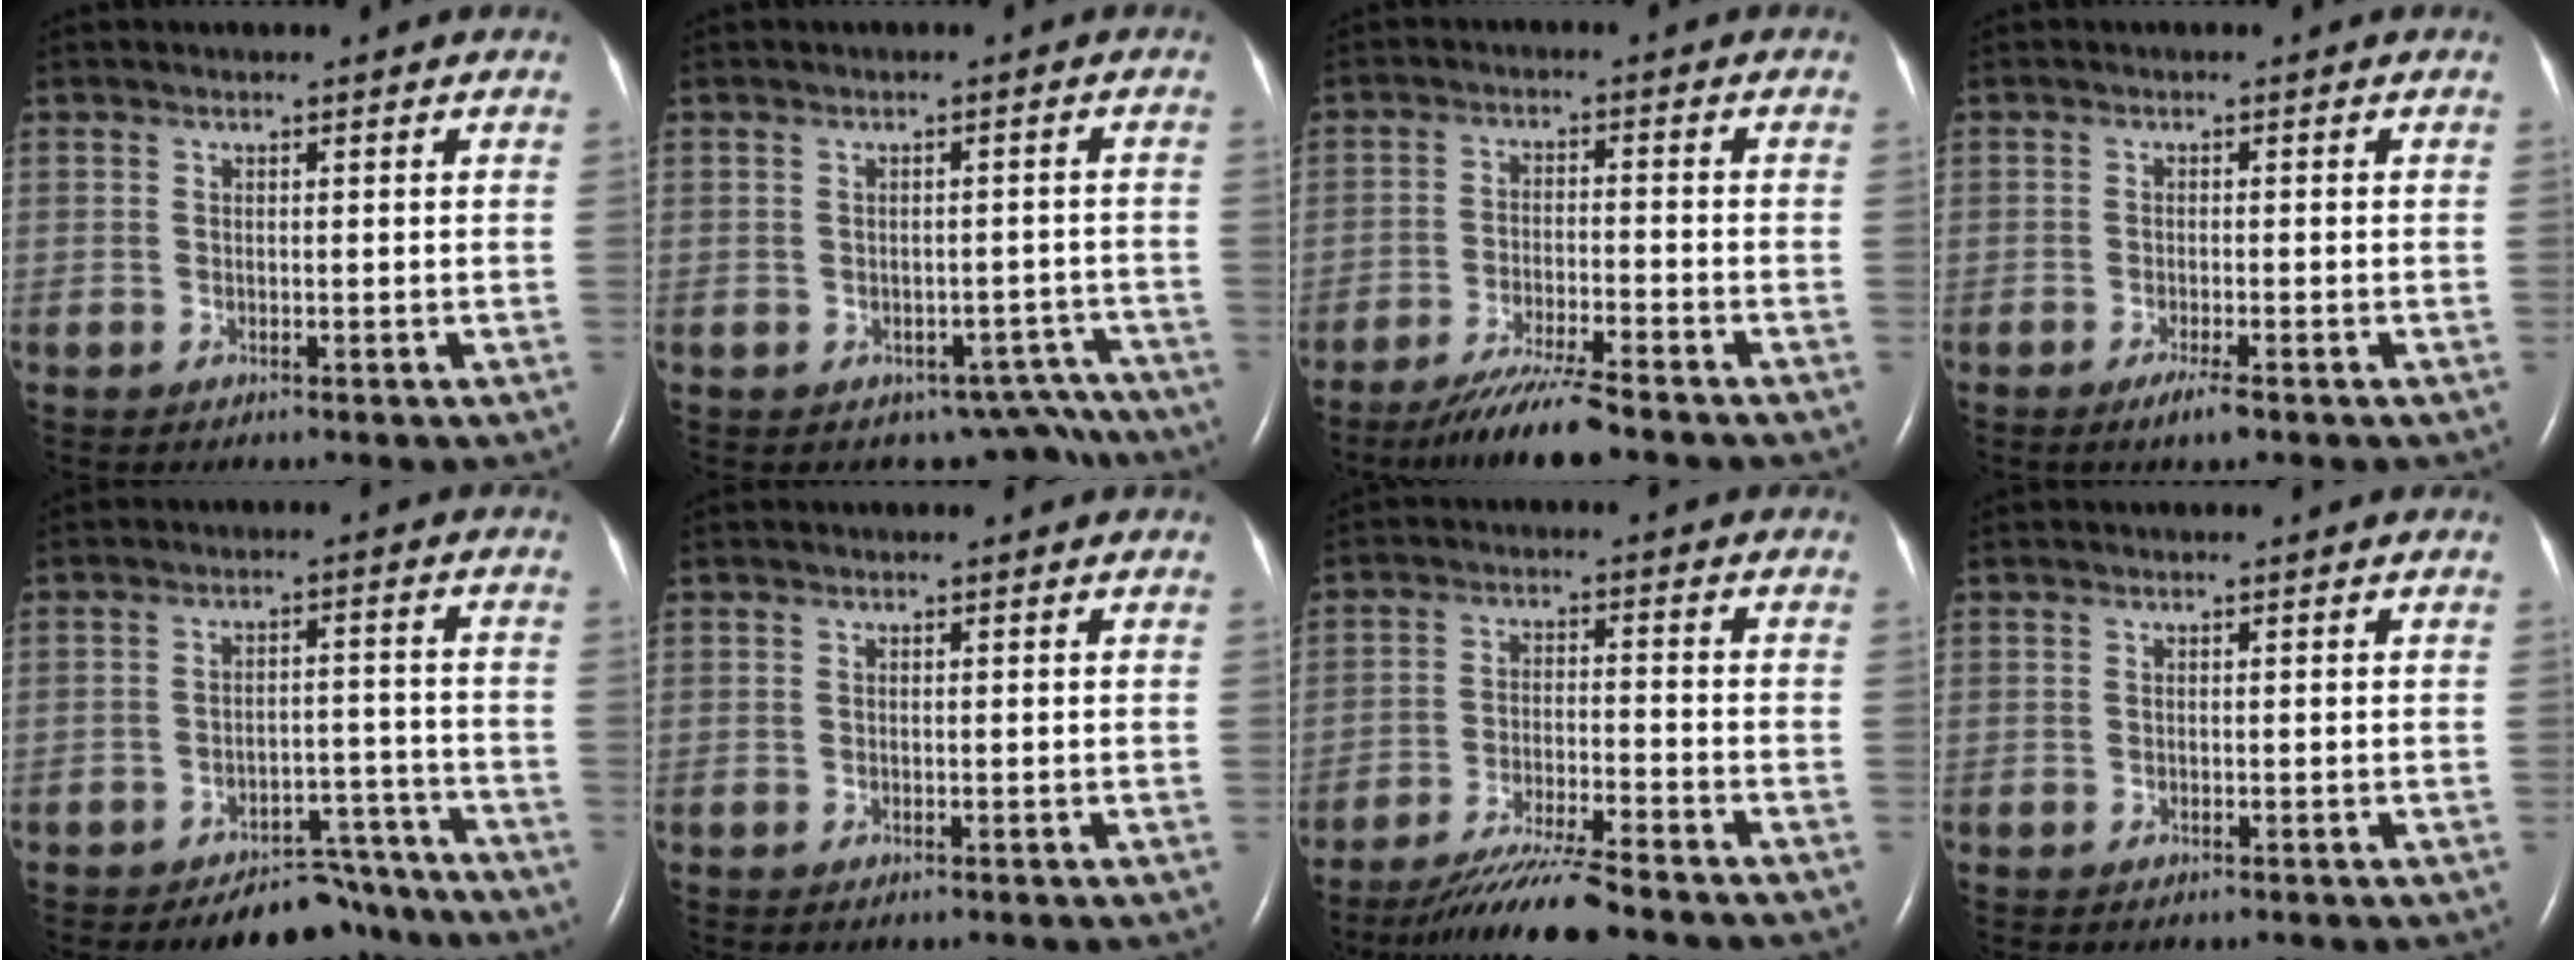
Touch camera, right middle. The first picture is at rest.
{"total": 7.2, "force": [-5.9, 4.1, 0.5], "torque": [0.022, 0.028, -0.063]}
{"total": 7.3, "force": [-6.0, -0.3, 4.2], "torque": [-0.080, -0.025, -0.108]}
{"total": 2.4, "force": [-1.6, 0.1, 1.8], "torque": [-0.039, -0.006, -0.028]}
{"total": 8.5, "force": [-7.6, 3.2, 2.0], "torque": [-0.005, 0.026, -0.112]}
{"total": 0.0}
{"total": 9.4, "force": [-8.1, -0.8, 4.6], "torque": [-0.081, -0.027, -0.143]}
{"total": 0.0}